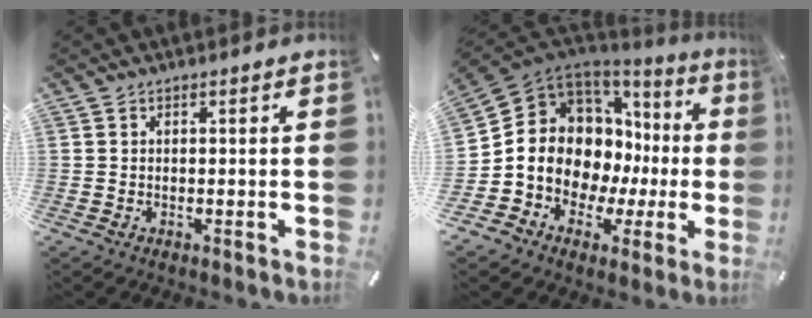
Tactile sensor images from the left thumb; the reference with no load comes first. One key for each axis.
{"total": 11.5, "fx": 0.6, "fy": 10.2, "fz": 5.4, "tx": -0.100, "ty": -0.044, "tz": 0.015}